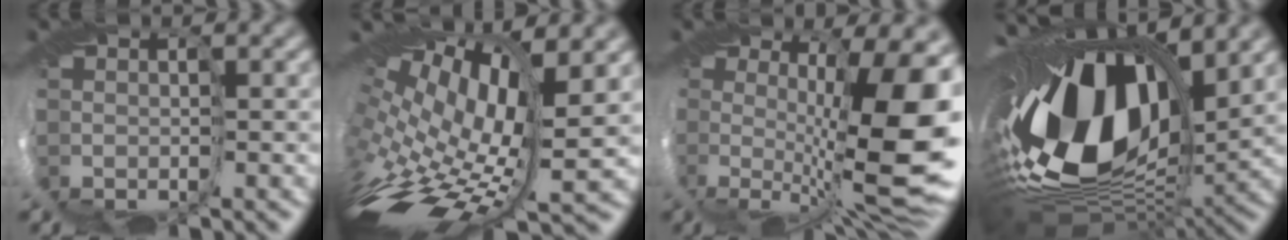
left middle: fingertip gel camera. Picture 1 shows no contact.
{"total": 13.0, "force": [2.1, 6.7, 10.9], "torque": [-0.223, -0.020, 0.079]}
{"total": 10.2, "force": [0.3, 1.2, 10.1], "torque": [-0.134, -0.001, 0.011]}
{"total": 18.4, "force": [2.5, 9.9, 15.3], "torque": [-0.313, -0.020, 0.047]}